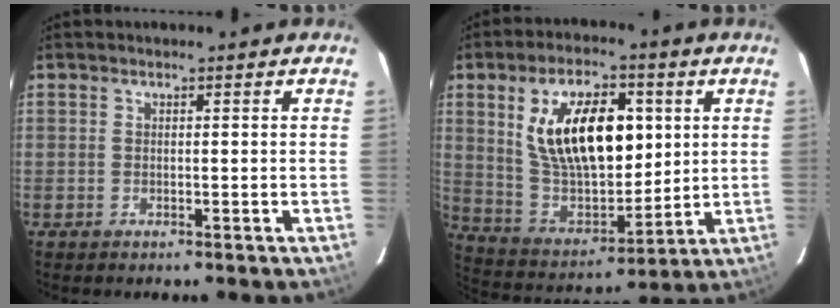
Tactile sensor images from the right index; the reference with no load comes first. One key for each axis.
{"total": 19.9, "fx": 5.5, "fy": 10.5, "fz": 15.9, "tx": -0.282, "ty": 0.008, "tz": 0.114}